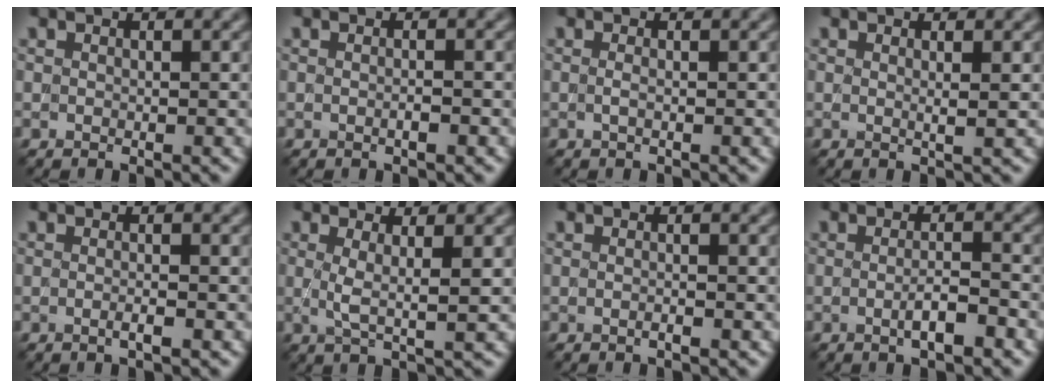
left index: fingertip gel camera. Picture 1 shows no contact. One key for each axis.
{"total": 1.0, "fx": -0.1, "fy": 0.3, "fz": 1.0, "tx": -0.012, "ty": -0.002, "tz": -0.009}
{"total": 0.7, "fx": 0.0, "fy": 0.3, "fz": 0.7, "tx": -0.013, "ty": -0.004, "tz": -0.006}
{"total": 1.5, "fx": 0.3, "fy": 0.4, "fz": 1.4, "tx": -0.019, "ty": 0.002, "tz": -0.001}
{"total": 1.2, "fx": -0.2, "fy": 0.3, "fz": 1.2, "tx": -0.014, "ty": -0.002, "tz": -0.010}
{"total": 2.5, "fx": 0.5, "fy": 0.5, "fz": 2.4, "tx": -0.048, "ty": -0.006, "tz": 0.005}
{"total": 0.8, "fx": -0.1, "fy": 0.3, "fz": 0.7, "tx": -0.010, "ty": -0.006, "tz": -0.011}
{"total": 2.3, "fx": -0.7, "fy": 0.5, "fz": 2.2, "tx": -0.036, "ty": 0.005, "tz": -0.015}